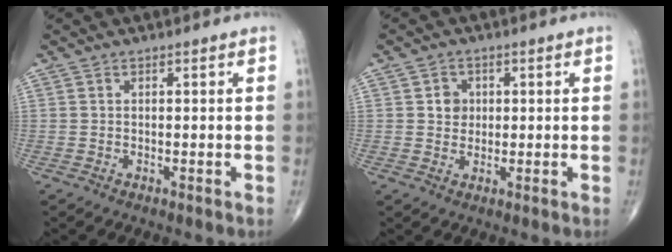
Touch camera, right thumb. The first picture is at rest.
{"total": 3.2, "force": [0.6, 2.9, 1.3], "torque": [0.001, 0.001, 0.009]}